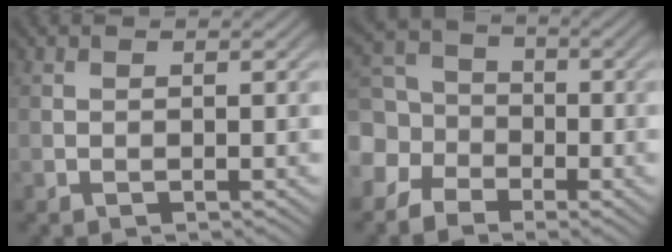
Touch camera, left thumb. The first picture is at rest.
{"total": 6.4, "force": [-2.6, 5.1, 2.9], "torque": [-0.072, -0.002, -0.065]}